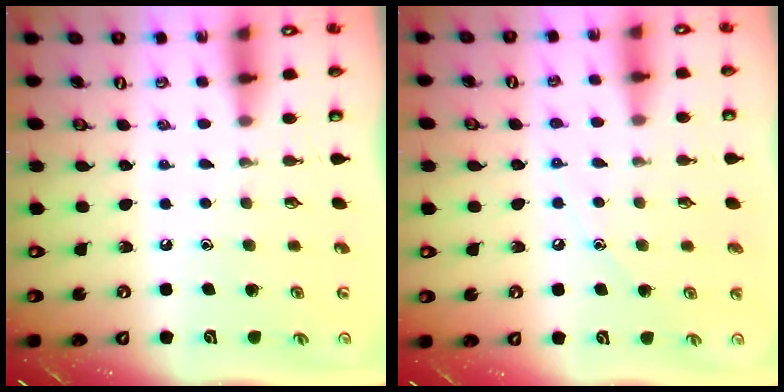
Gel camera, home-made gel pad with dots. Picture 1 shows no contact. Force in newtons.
{"total": 6.0, "press": 5.9, "slide": 0.8}